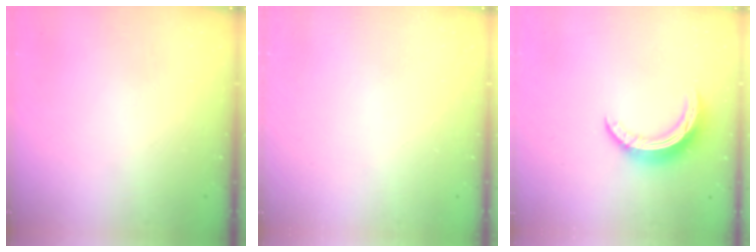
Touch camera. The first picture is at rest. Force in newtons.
{"total": 0.0}
{"total": 9.9, "press": 9.9, "slide": 0.2}